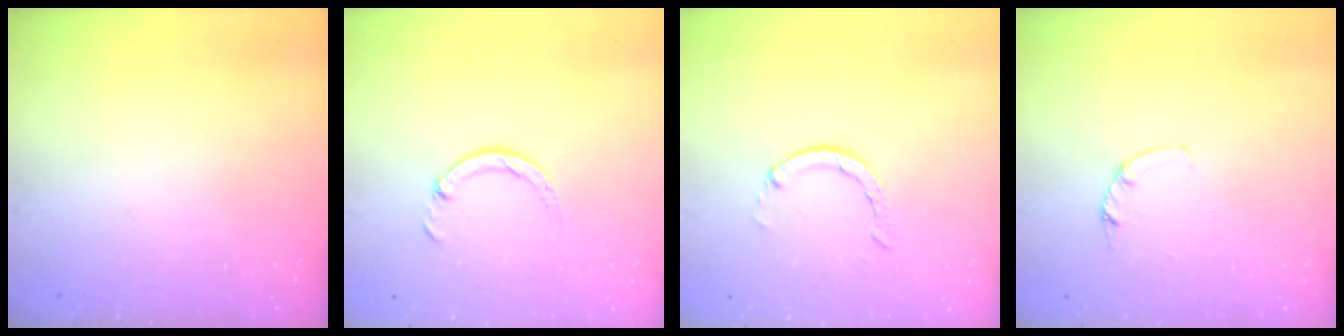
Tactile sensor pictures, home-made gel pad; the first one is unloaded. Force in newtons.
{"total": 4.6, "press": 4.6, "slide": 0.3}
{"total": 1.3, "press": 1.2, "slide": 0.3}
{"total": 1.2, "press": 1.1, "slide": 0.3}